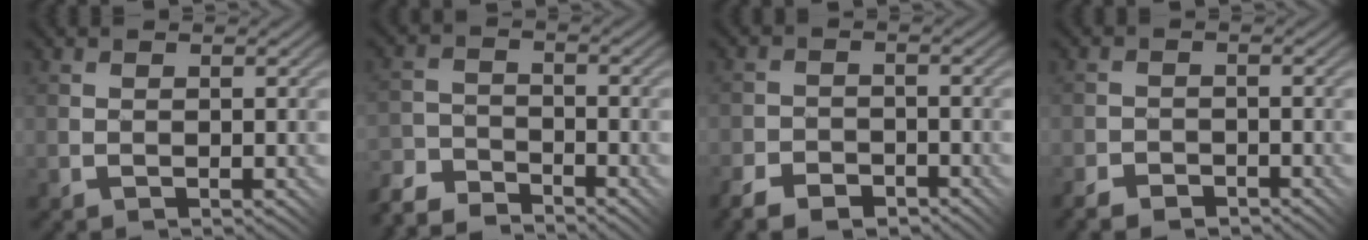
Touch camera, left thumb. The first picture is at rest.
{"total": 6.4, "force": [-6.1, 1.6, 1.4], "torque": [-0.029, 0.000, -0.121]}
{"total": 4.8, "force": [-3.9, 2.1, 1.9], "torque": [-0.039, -0.001, -0.075]}
{"total": 3.2, "force": [-2.8, 1.2, 1.0], "torque": [-0.022, 0.004, -0.054]}